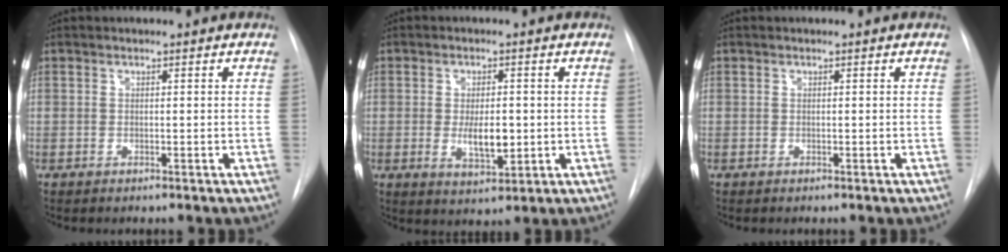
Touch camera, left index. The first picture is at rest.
{"total": 5.4, "force": [-1.5, 2.2, 4.8], "torque": [-0.082, -0.014, -0.016]}
{"total": 0.0}